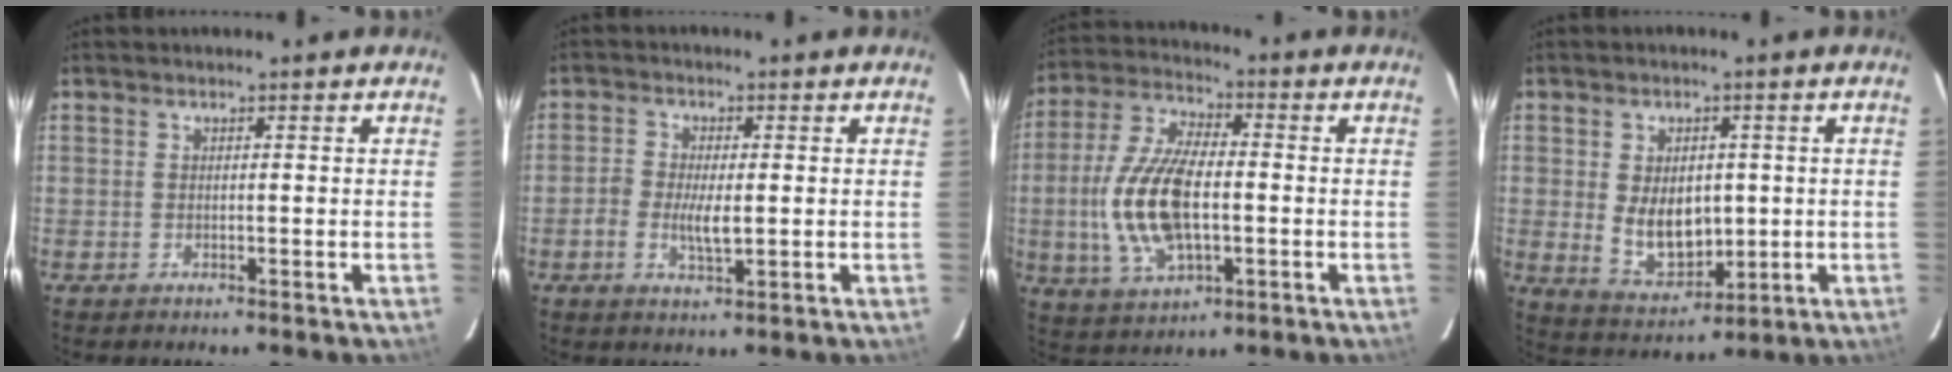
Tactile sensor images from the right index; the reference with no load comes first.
{"total": 4.6, "force": [-0.8, 2.1, 4.0], "torque": [-0.087, -0.002, -0.020]}
{"total": 15.3, "force": [-1.9, 7.3, 13.3], "torque": [-0.282, 0.002, -0.032]}
{"total": 9.2, "force": [0.0, 6.2, 6.7], "torque": [-0.130, -0.009, 0.022]}